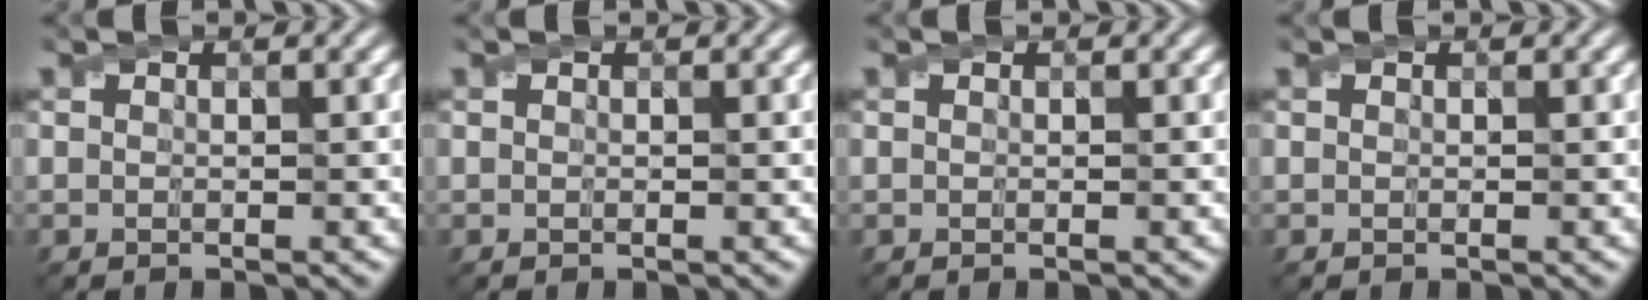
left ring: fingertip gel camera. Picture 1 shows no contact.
{"total": 0.0}
{"total": 0.0}
{"total": 0.0}